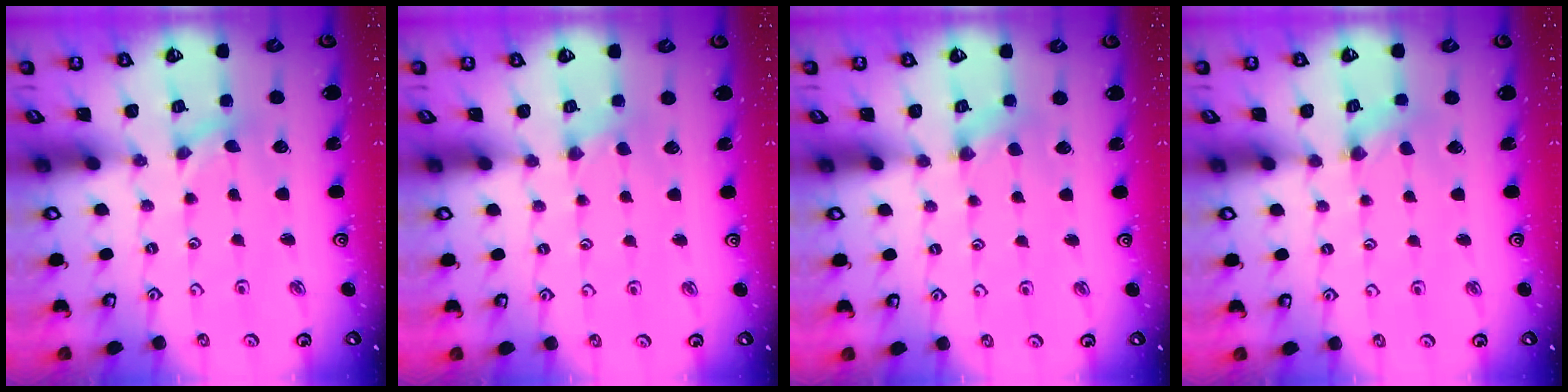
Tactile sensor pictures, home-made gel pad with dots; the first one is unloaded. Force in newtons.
{"total": 0.0}
{"total": 2.0, "press": 2.0, "slide": 0.3}
{"total": 1.4, "press": 1.3, "slide": 0.3}